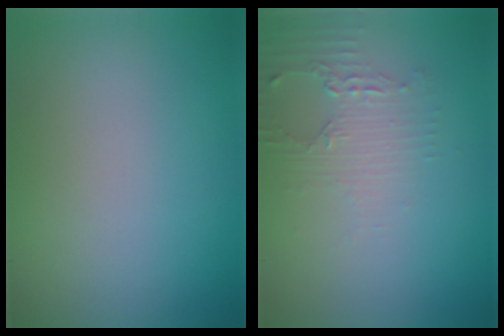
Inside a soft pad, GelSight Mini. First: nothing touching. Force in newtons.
{"total": 1.8, "press": 1.8, "slide": 0.4}